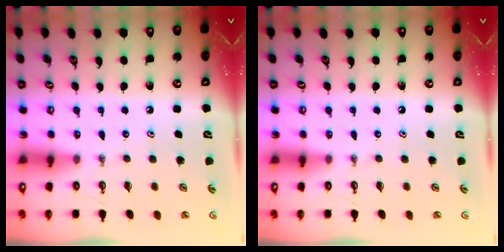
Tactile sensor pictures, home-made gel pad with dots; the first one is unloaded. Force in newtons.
{"total": 0.0}